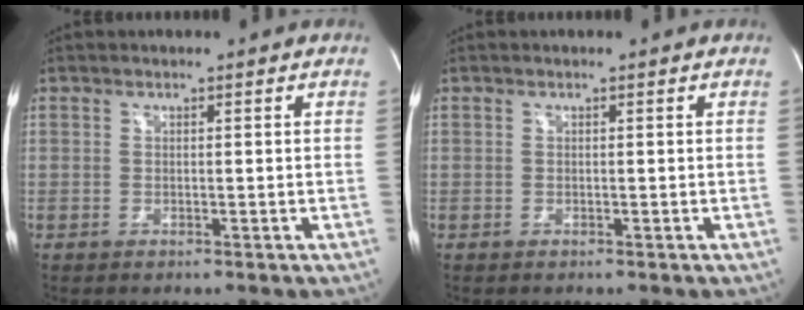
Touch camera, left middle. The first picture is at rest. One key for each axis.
{"total": 0.0}